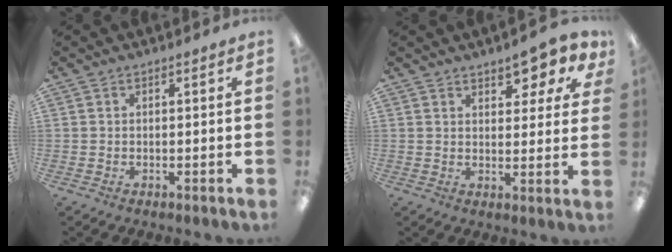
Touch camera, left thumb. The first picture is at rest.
{"total": 5.9, "force": [4.9, 2.2, 2.6], "torque": [-0.022, -0.031, 0.082]}